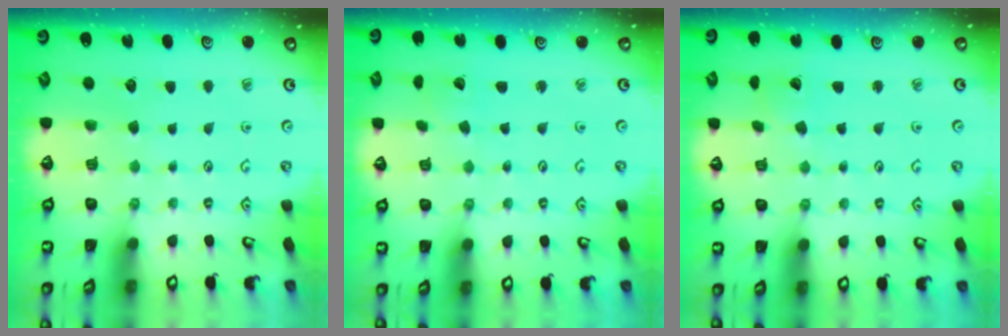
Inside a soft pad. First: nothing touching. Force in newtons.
{"total": 1.2, "press": 1.2, "slide": 0.1}
{"total": 3.6, "press": 3.6, "slide": 0.2}